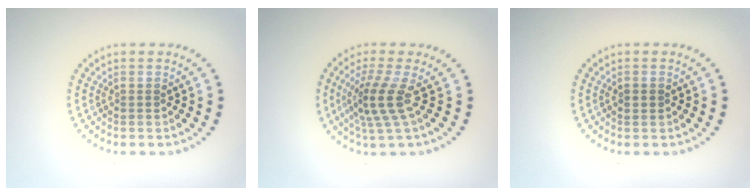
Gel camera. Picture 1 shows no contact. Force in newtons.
{"total": 3.4, "press": 2.5, "slide": 2.3}
{"total": 1.1, "press": 1.1, "slide": 0.1}